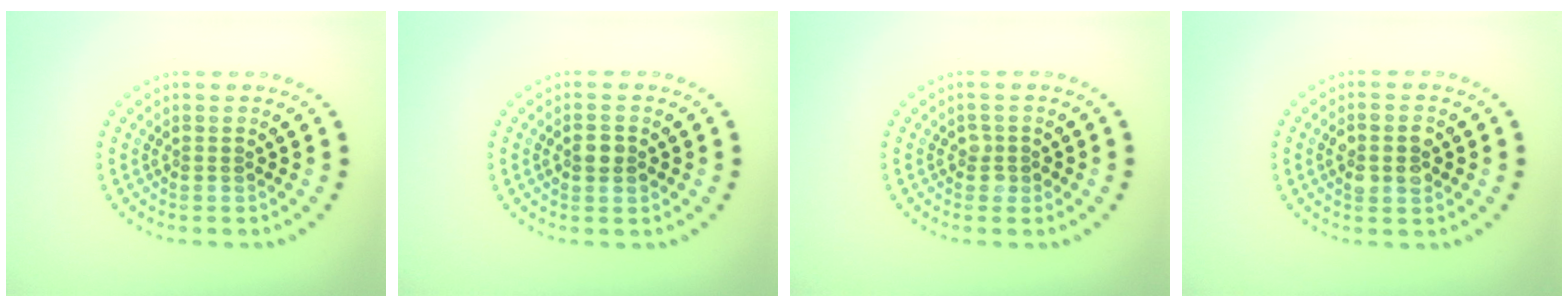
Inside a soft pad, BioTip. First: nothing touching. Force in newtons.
{"total": 2.0, "press": 2.0, "slide": 0.2}
{"total": 1.1, "press": 1.0, "slide": 0.4}
{"total": 2.6, "press": 2.6, "slide": 0.3}